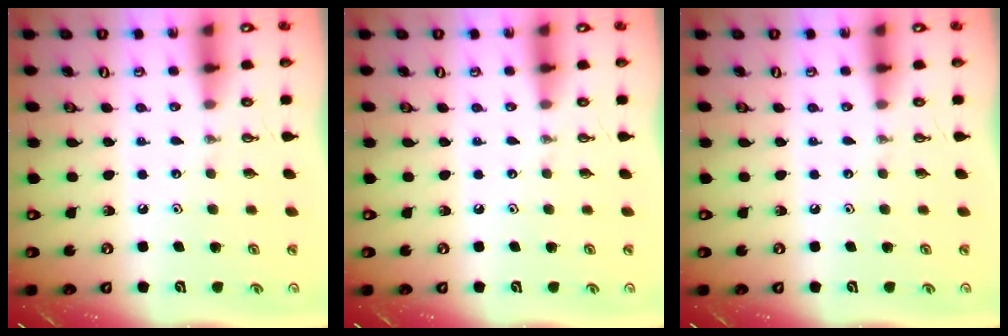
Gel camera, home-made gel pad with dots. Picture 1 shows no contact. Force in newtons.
{"total": 0.0}
{"total": 0.0}